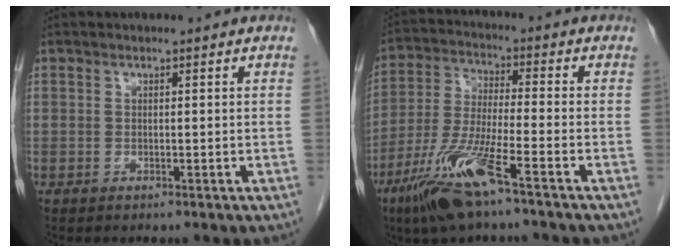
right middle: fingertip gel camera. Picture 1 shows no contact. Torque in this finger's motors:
{"motor_torque": [1.17, -0.97, 0.22, 0.09]}